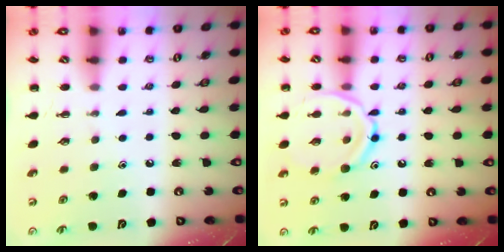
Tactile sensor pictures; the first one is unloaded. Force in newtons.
{"total": 13.1, "press": 13.0, "slide": 1.1}